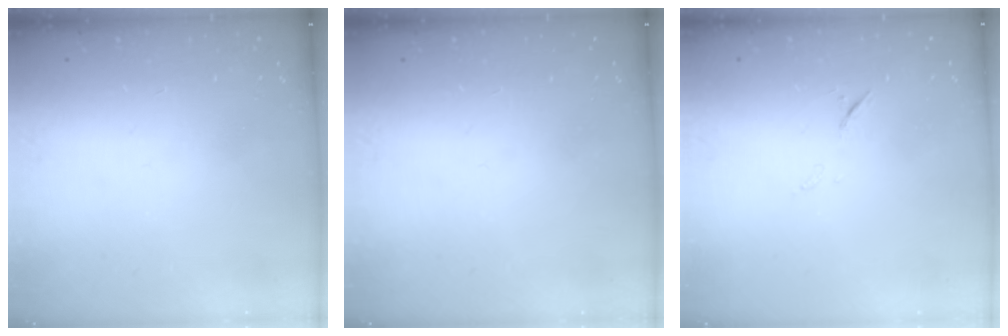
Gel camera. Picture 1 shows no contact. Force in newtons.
{"total": 0.0}
{"total": 6.2, "press": 6.2, "slide": 0.8}